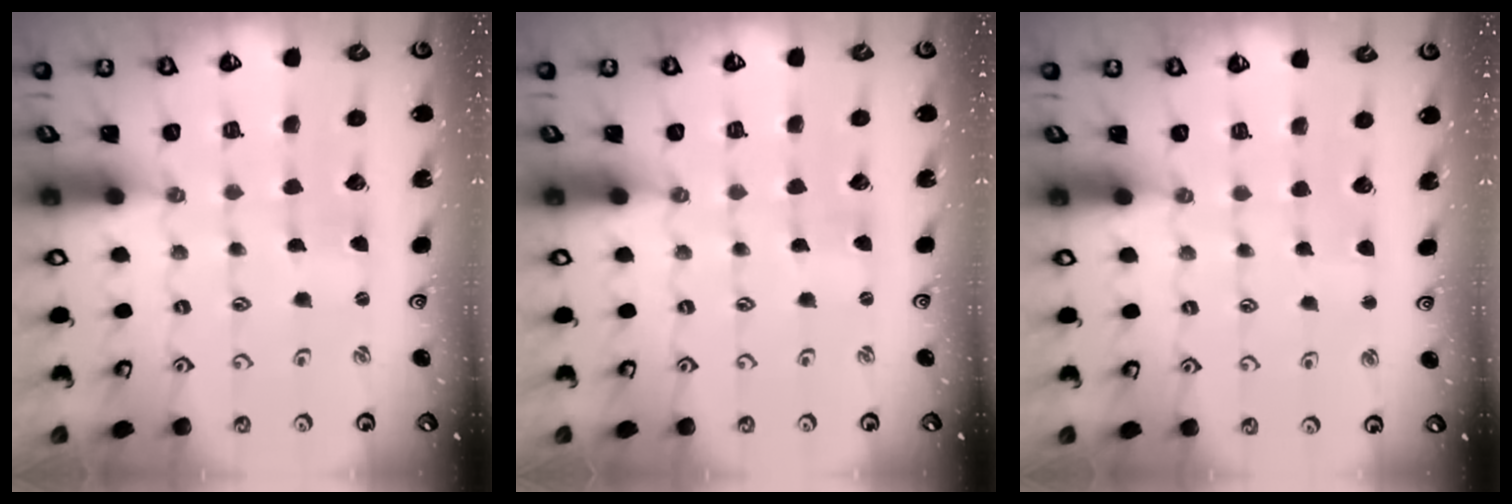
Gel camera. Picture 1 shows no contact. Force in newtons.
{"total": 0.0}
{"total": 1.8, "press": 1.7, "slide": 0.3}